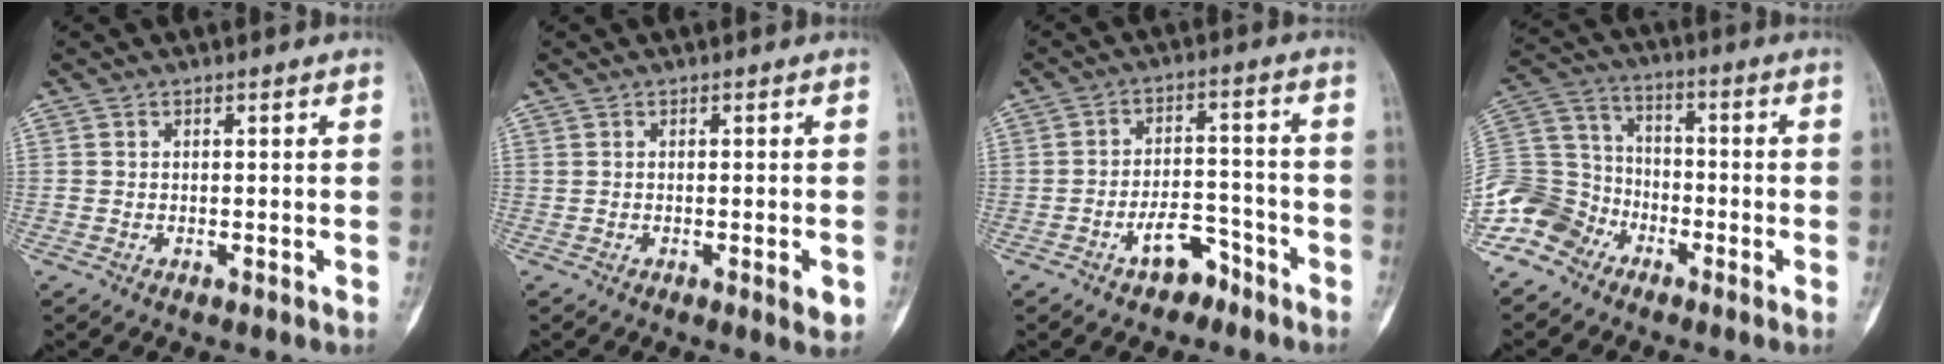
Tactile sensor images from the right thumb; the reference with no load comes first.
{"total": 2.6, "force": [-0.8, 0.6, 2.5], "torque": [-0.027, -0.004, -0.011]}
{"total": 6.7, "force": [-4.3, 3.7, 3.7], "torque": [-0.040, 0.046, -0.069]}
{"total": 13.4, "force": [-8.4, 9.8, 3.7], "torque": [-0.068, 0.069, -0.170]}